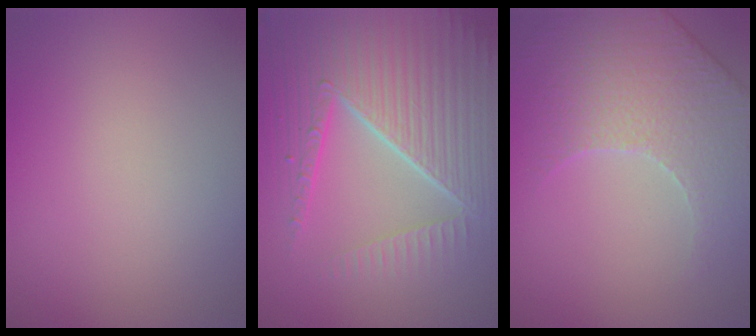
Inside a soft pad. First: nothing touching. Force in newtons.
{"total": 8.6, "press": 6.0, "slide": 6.2}
{"total": 4.4, "press": 4.2, "slide": 1.2}